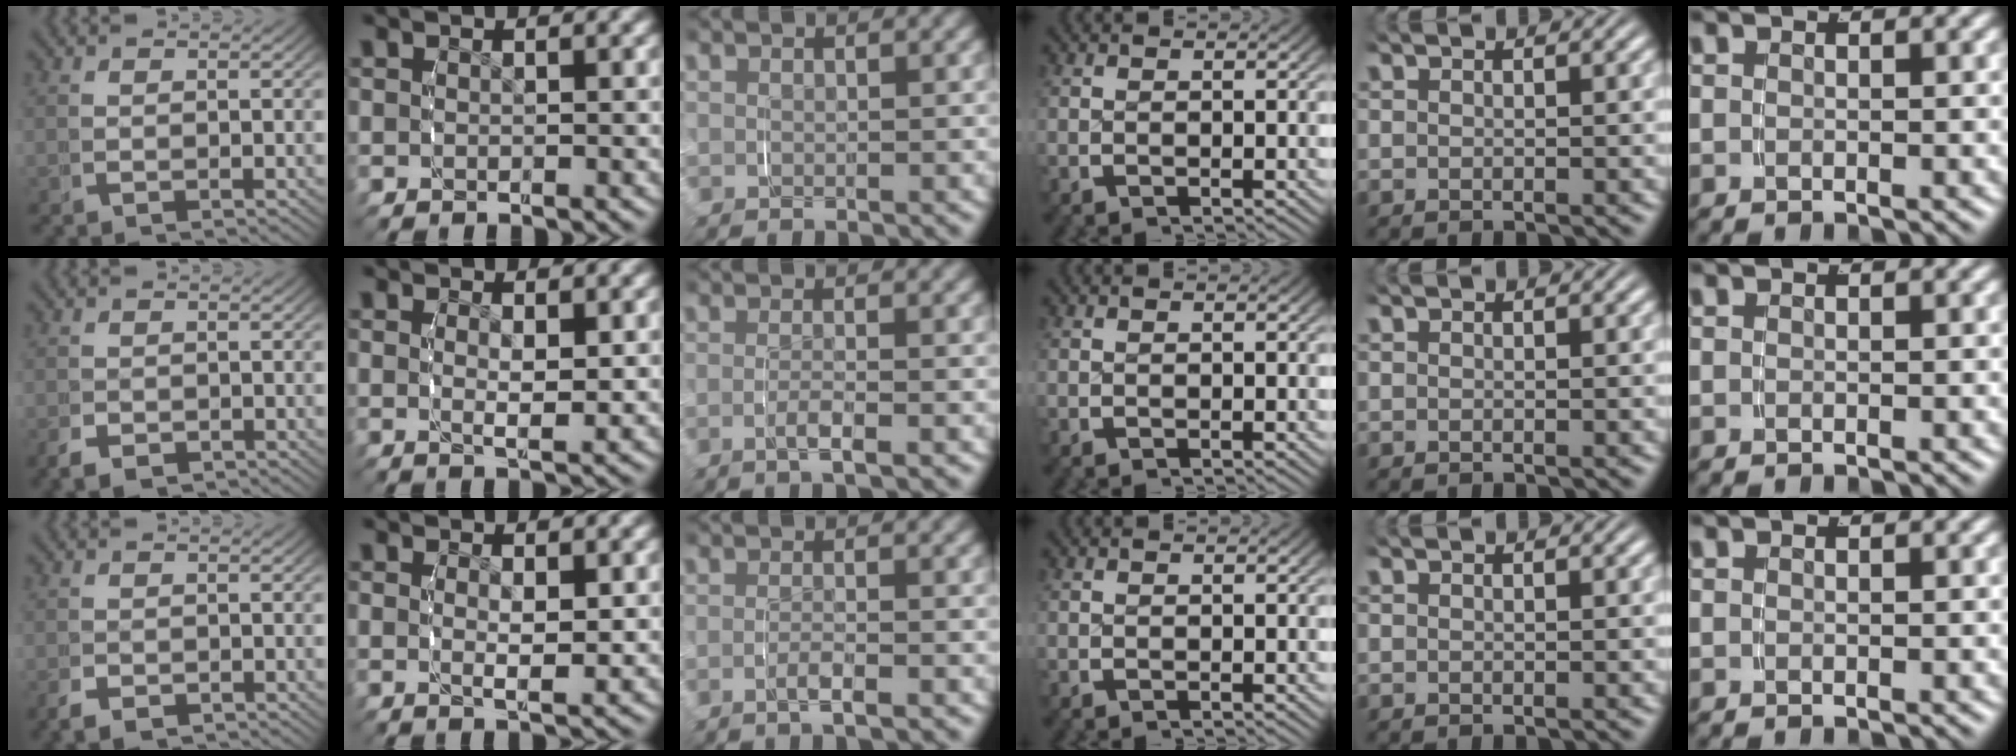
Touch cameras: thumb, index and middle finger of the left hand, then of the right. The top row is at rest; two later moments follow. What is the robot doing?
{"motion": "grasp_and_lifting", "object": "toothpaste"}